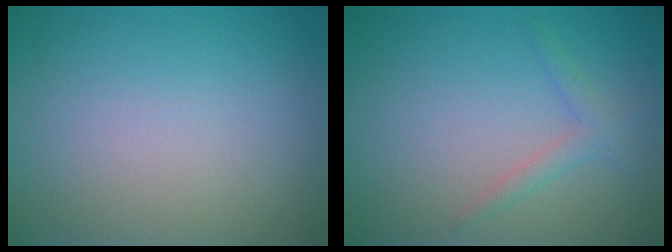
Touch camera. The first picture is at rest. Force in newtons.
{"total": 1.4, "press": 1.4, "slide": 0.1}